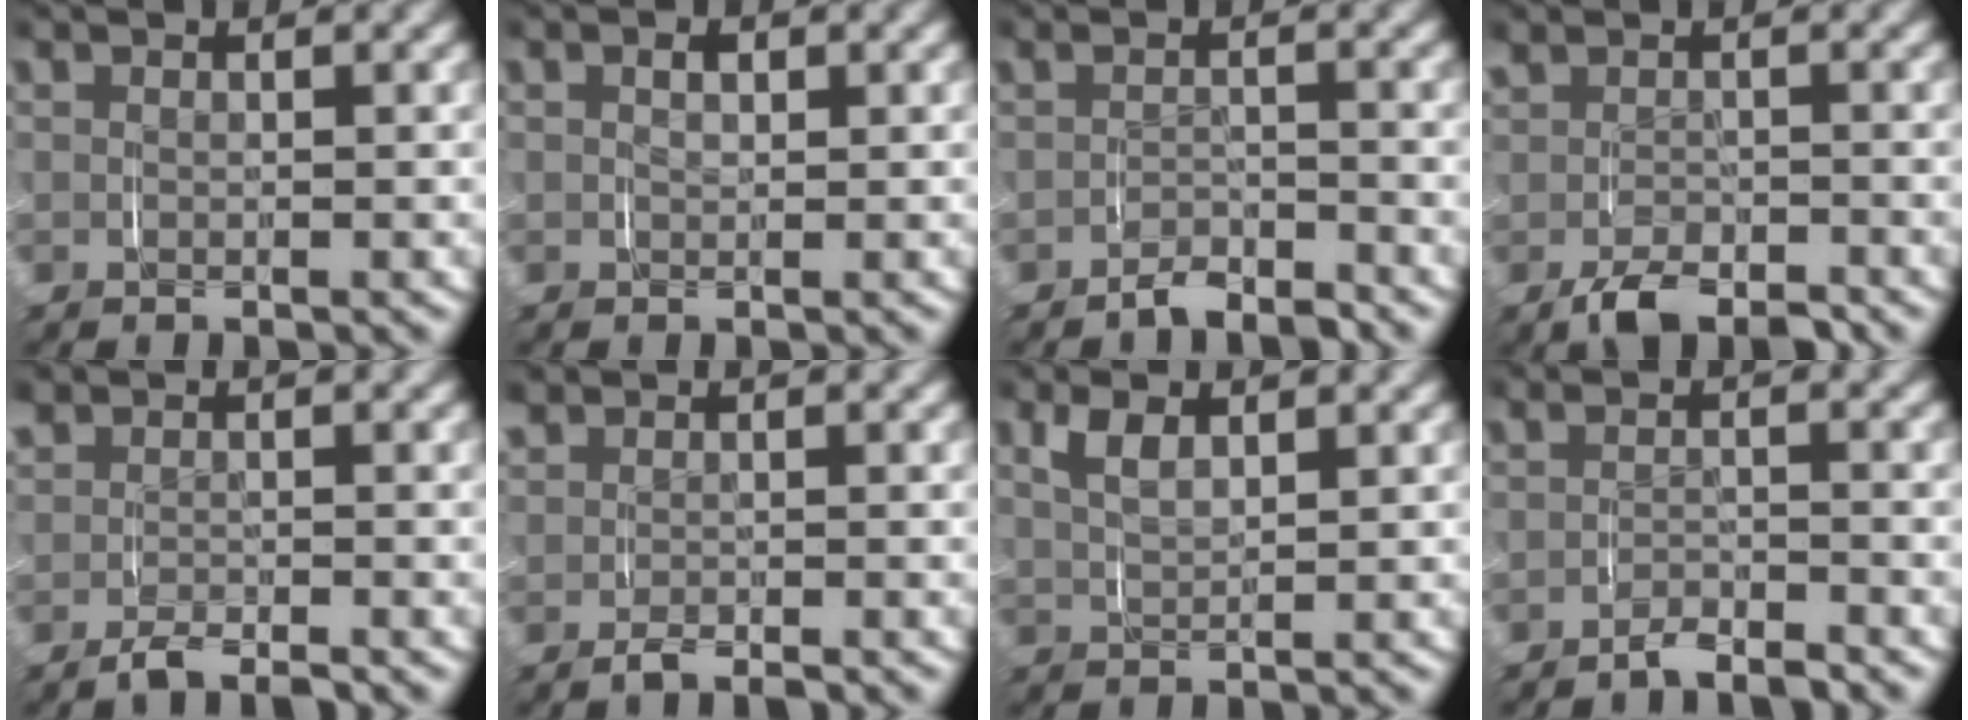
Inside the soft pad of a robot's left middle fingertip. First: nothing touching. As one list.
[{"total": 1.0, "force": [0.2, 0.6, 0.7], "torque": [-0.011, 0.000, 0.006]}, {"total": 2.6, "force": [-2.4, 0.6, 0.8], "torque": [-0.012, 0.002, -0.043]}, {"total": 2.8, "force": [-1.7, 1.4, 1.7], "torque": [-0.036, -0.004, -0.023]}, {"total": 1.2, "force": [-0.7, 0.5, 0.8], "torque": [-0.024, -0.003, -0.011]}, {"total": 0.7, "force": [0.0, 0.3, 0.6], "torque": [-0.022, 0.000, 0.002]}, {"total": 2.4, "force": [1.4, 0.9, 1.7], "torque": [-0.038, 0.000, 0.030]}, {"total": 2.0, "force": [-1.8, 0.2, 0.8], "torque": [-0.014, 0.003, -0.034]}]